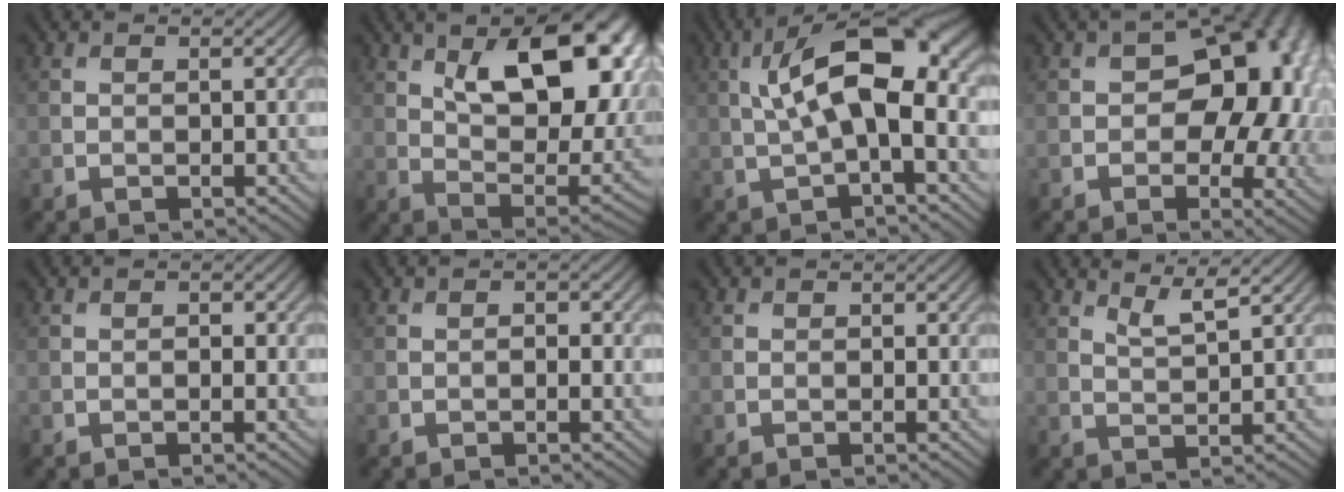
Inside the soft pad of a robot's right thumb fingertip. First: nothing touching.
{"total": 19.0, "force": [7.0, 9.7, 14.7], "torque": [-0.213, 0.016, 0.105]}
{"total": 11.2, "force": [0.9, 4.1, 10.4], "torque": [-0.180, 0.017, 0.016]}
{"total": 14.6, "force": [0.9, 9.5, 11.0], "torque": [-0.108, -0.008, 0.025]}
{"total": 1.0, "force": [-0.2, 0.3, 0.9], "torque": [-0.013, -0.002, 0.000]}
{"total": 1.3, "force": [-0.3, 0.4, 1.2], "torque": [-0.019, -0.002, 0.000]}
{"total": 0.0}
{"total": 2.8, "force": [2.0, 0.3, 1.9], "torque": [-0.036, -0.001, 0.050]}